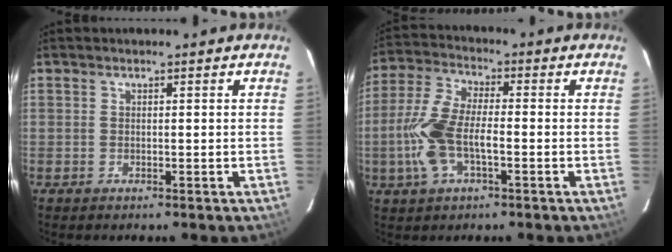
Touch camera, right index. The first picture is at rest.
{"total": 11.5, "force": [-2.7, 4.6, 10.1], "torque": [-0.225, 0.004, -0.057]}